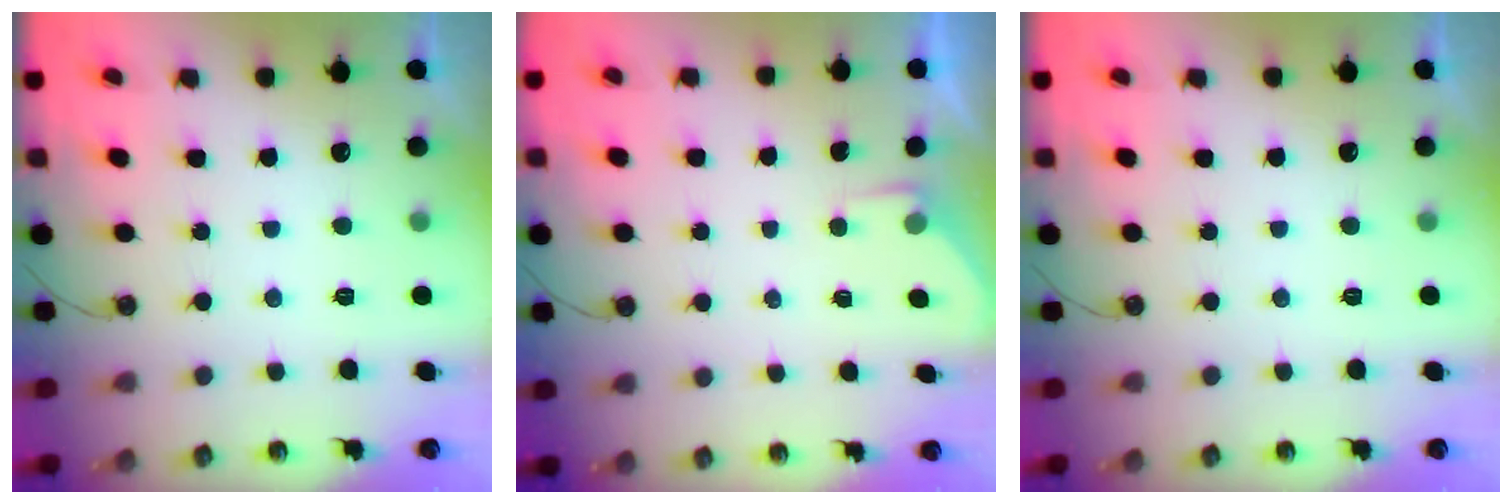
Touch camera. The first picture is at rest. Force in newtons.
{"total": 1.8, "press": 1.7, "slide": 0.4}
{"total": 0.0}